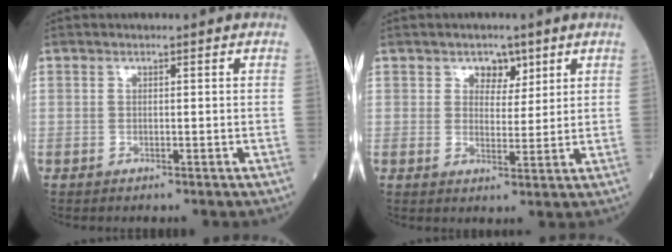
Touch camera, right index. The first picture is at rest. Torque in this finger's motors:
{"motor_torque": [0.05, 0.05, 0.03, 0.02]}